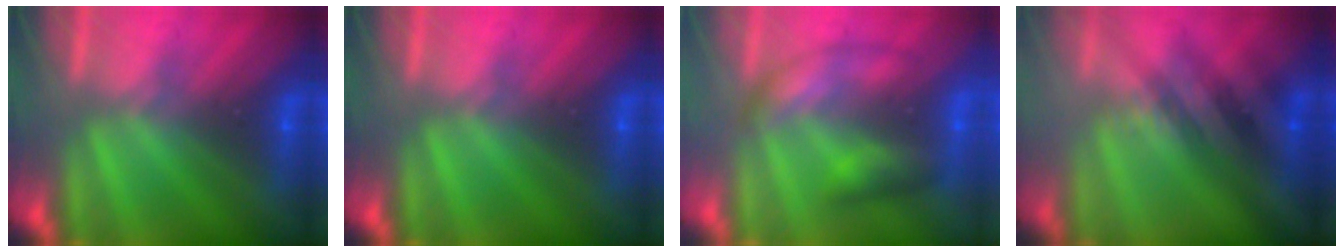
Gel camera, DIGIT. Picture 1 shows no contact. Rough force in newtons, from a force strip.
{"total": 0.0}
{"total": 2.6}
{"total": 2.5}